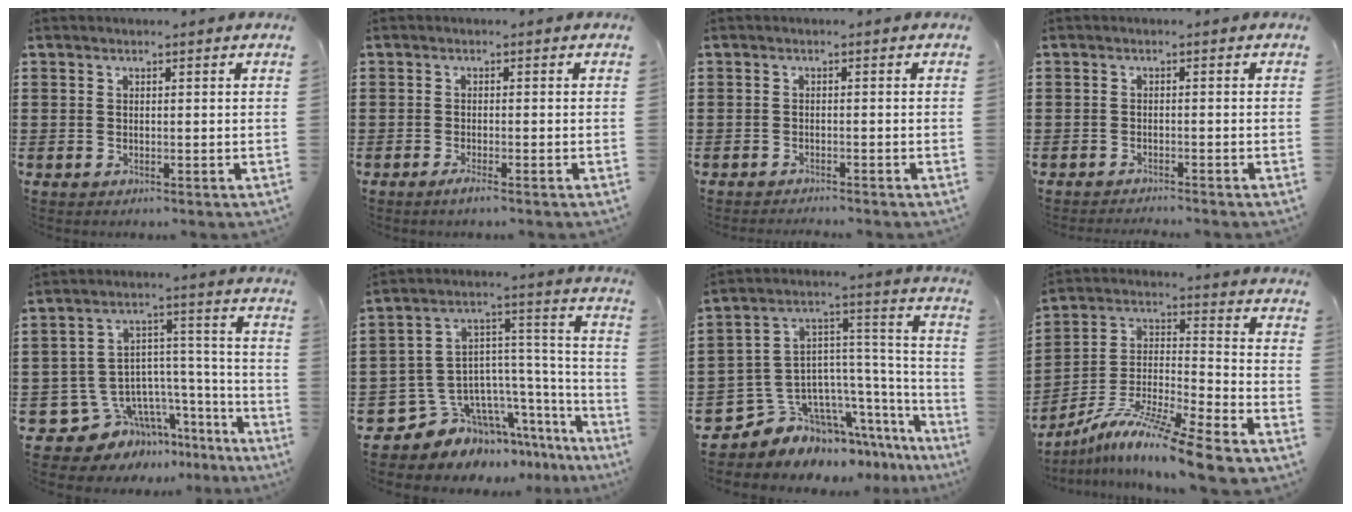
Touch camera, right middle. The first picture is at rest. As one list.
[{"total": 1.3, "force": [-1.0, -0.1, 0.9], "torque": [-0.017, -0.007, -0.016]}, {"total": 1.0, "force": [-0.9, -0.1, 0.1], "torque": [-0.003, 0.001, -0.020]}, {"total": 1.1, "force": [-1.1, -0.1, 0.1], "torque": [-0.003, 0.002, -0.023]}, {"total": 8.1, "force": [-5.6, 5.6, 1.5], "torque": [-0.060, -0.009, -0.099]}, {"total": 8.1, "force": [-5.9, 5.3, 1.6], "torque": [-0.068, -0.019, -0.110]}, {"total": 7.7, "force": [-5.7, 5.0, 1.3], "torque": [-0.064, -0.016, -0.108]}, {"total": 11.9, "force": [-10.0, -0.6, 6.4], "torque": [-0.115, 0.005, -0.195]}]